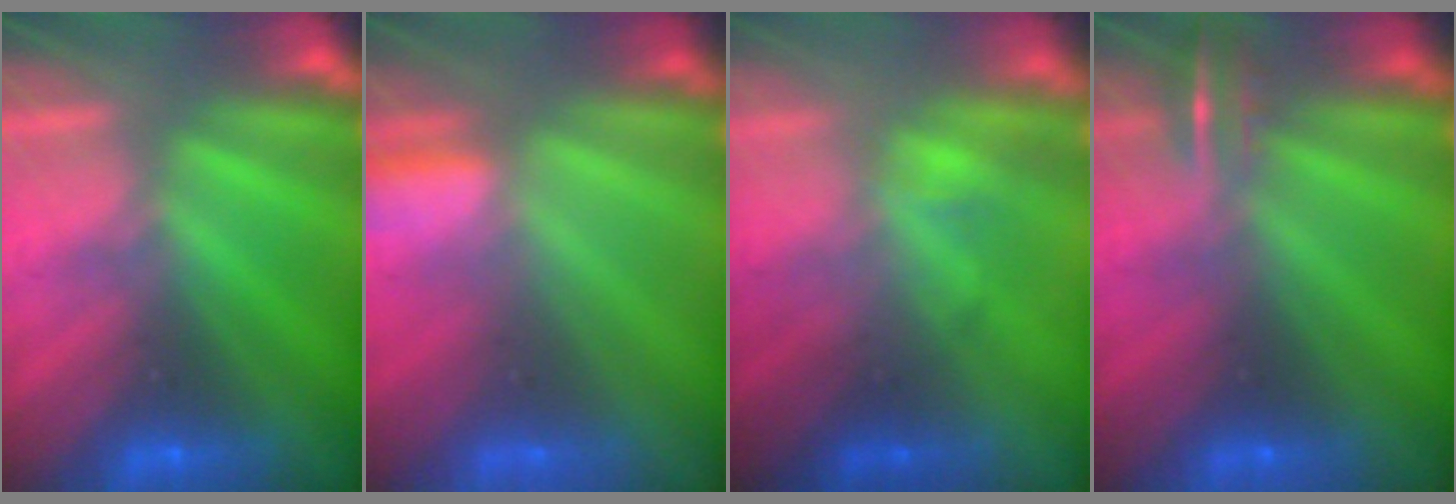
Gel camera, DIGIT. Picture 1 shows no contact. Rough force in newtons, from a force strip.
{"total": 2.9}
{"total": 1.8}
{"total": 4.9}